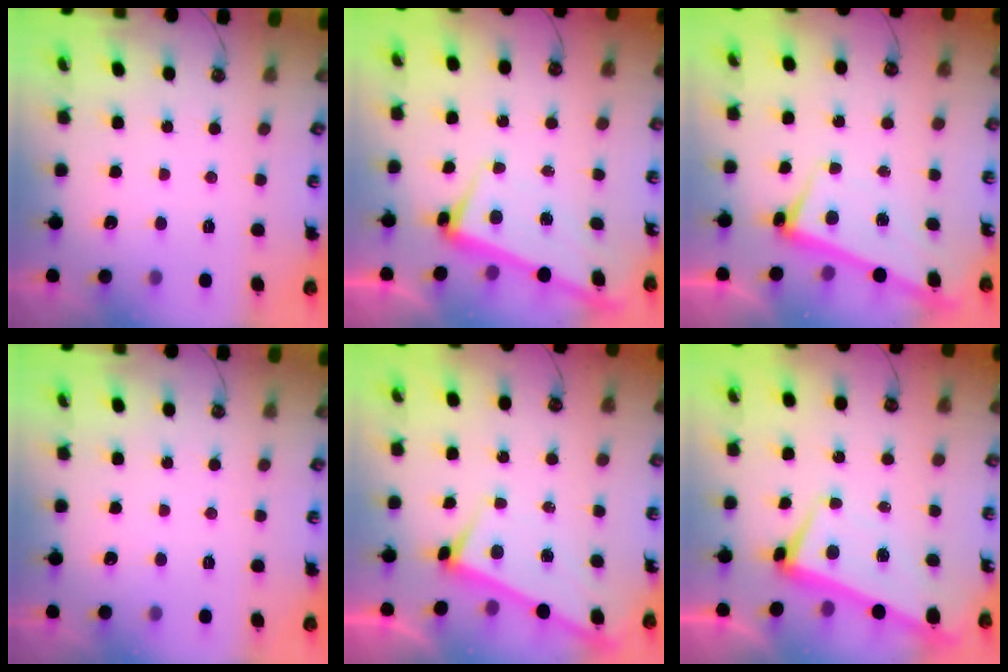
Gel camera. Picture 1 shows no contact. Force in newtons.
{"total": 2.3, "press": 2.2, "slide": 0.7}
{"total": 2.6, "press": 2.6, "slide": 0.5}
{"total": 0.0}
{"total": 3.1, "press": 3.1, "slide": 0.1}
{"total": 2.4, "press": 2.3, "slide": 0.7}